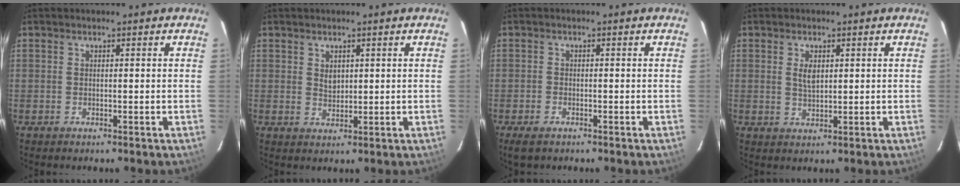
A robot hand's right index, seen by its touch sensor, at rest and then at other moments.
{"total": 2.4, "force": [0.9, 1.7, 1.3], "torque": [-0.018, 0.002, 0.019]}
{"total": 3.2, "force": [-2.2, 1.6, 1.8], "torque": [-0.045, -0.007, -0.041]}
{"total": 3.1, "force": [0.9, 1.6, 2.5], "torque": [-0.044, 0.001, 0.017]}